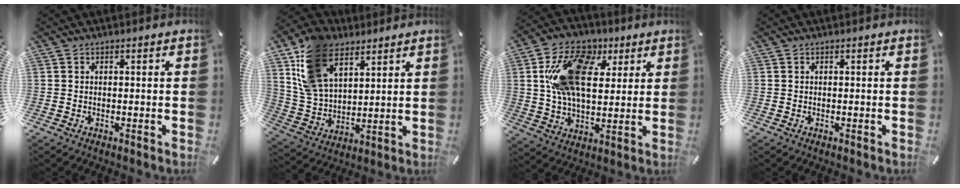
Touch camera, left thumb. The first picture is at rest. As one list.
[{"total": 14.9, "force": [8.3, 9.4, 8.0], "torque": [-0.207, -0.022, 0.158]}, {"total": 20.1, "force": [5.5, 13.2, 14.1], "torque": [-0.262, 0.019, 0.096]}, {"total": 0.0}]